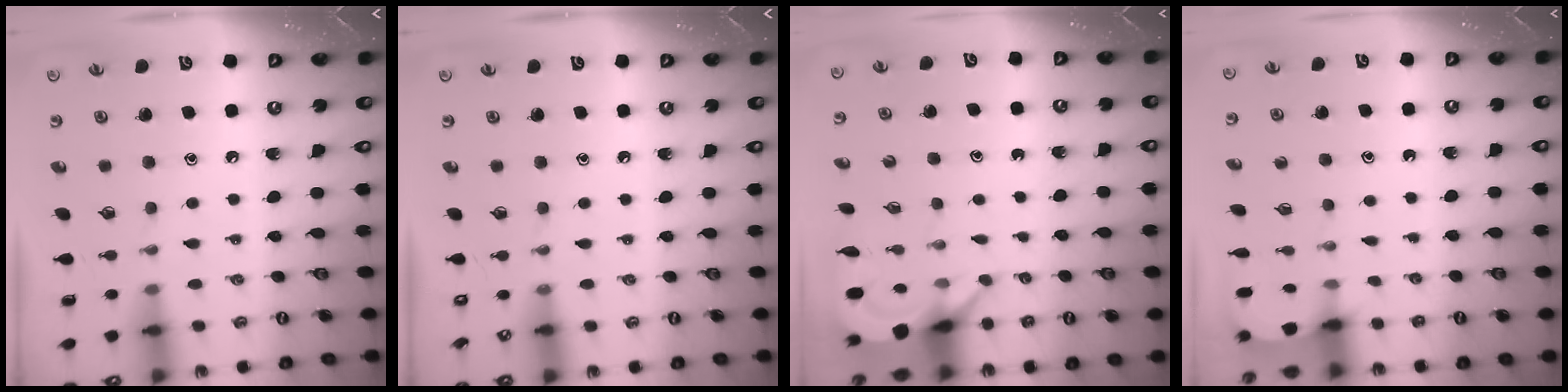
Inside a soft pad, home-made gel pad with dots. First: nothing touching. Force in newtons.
{"total": 0.0}
{"total": 3.9, "press": 3.9, "slide": 0.1}
{"total": 2.6, "press": 2.6, "slide": 0.3}